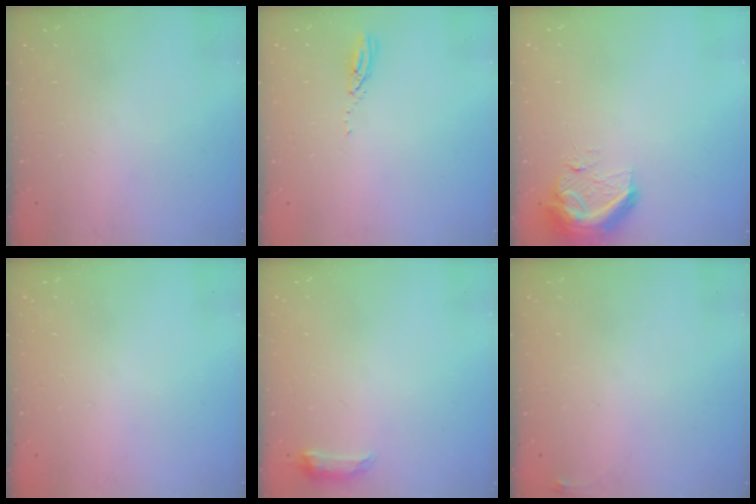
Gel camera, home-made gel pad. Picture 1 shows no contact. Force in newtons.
{"total": 3.0, "press": 3.0, "slide": 0.1}
{"total": 14.4, "press": 11.8, "slide": 8.4}
{"total": 0.0}
{"total": 6.5, "press": 6.4, "slide": 1.0}
{"total": 3.4, "press": 3.4, "slide": 0.5}